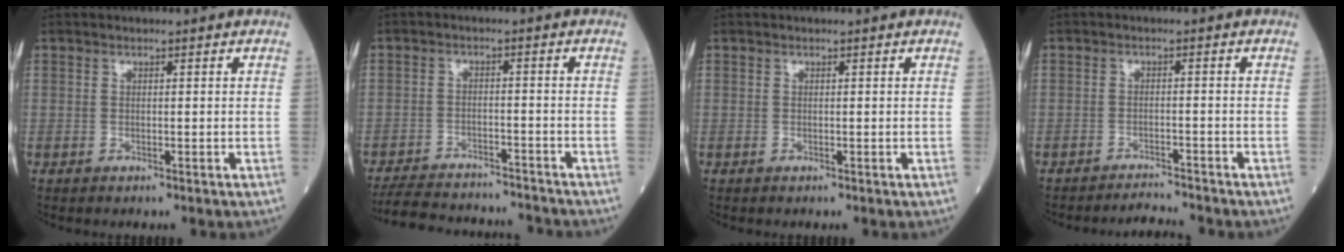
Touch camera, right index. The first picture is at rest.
{"total": 13.5, "force": [-12.8, 2.8, 3.3], "torque": [-0.064, 0.008, -0.180]}
{"total": 0.0}
{"total": 3.2, "force": [-3.1, -0.7, -0.2], "torque": [0.002, -0.013, -0.046]}